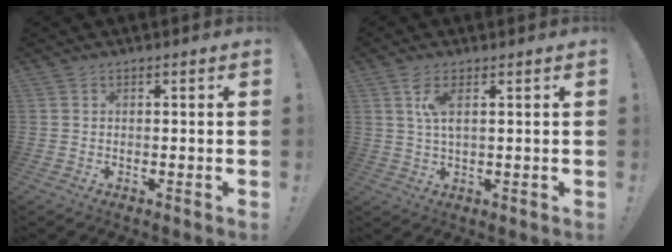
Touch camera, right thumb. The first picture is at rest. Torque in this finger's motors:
{"motor_torque": [0.01, 0.06, 0.26, -0.12, 0.01]}